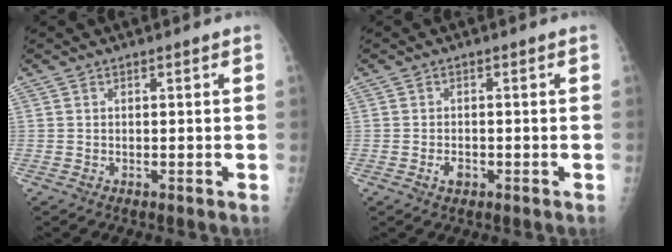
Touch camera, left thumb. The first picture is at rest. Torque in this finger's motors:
{"motor_torque": [-0.47, 0.42, 0.13, 0.03, 0.01]}